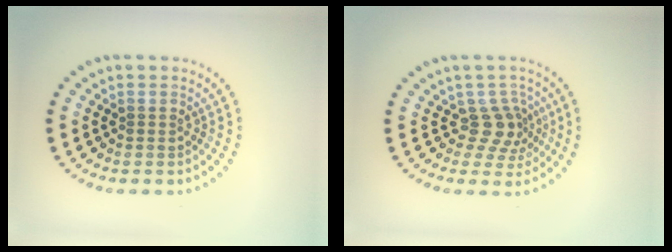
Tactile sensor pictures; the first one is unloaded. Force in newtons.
{"total": 2.8, "press": 2.0, "slide": 1.9}